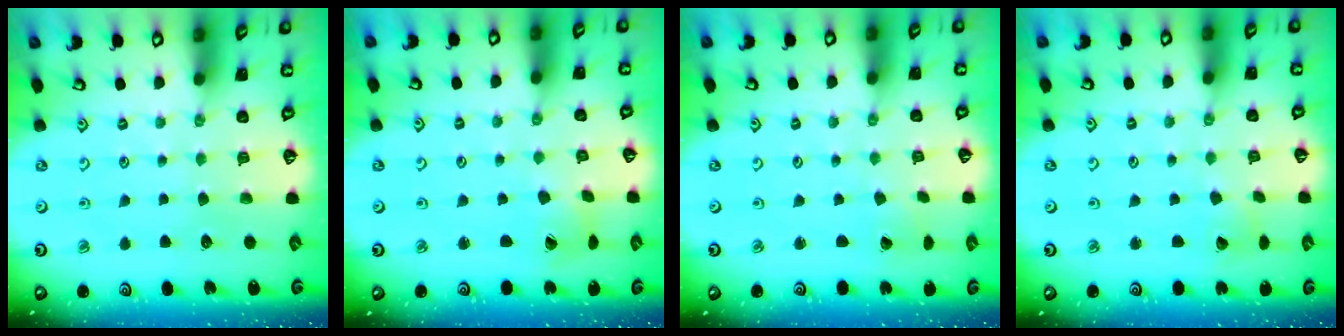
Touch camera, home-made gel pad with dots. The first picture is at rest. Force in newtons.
{"total": 2.7, "press": 2.6, "slide": 0.4}
{"total": 0.9, "press": 0.9, "slide": 0.1}
{"total": 3.5, "press": 3.5, "slide": 0.4}